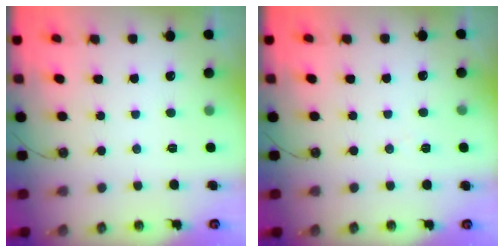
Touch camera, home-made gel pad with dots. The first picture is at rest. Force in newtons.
{"total": 4.9, "press": 2.3, "slide": 4.3}